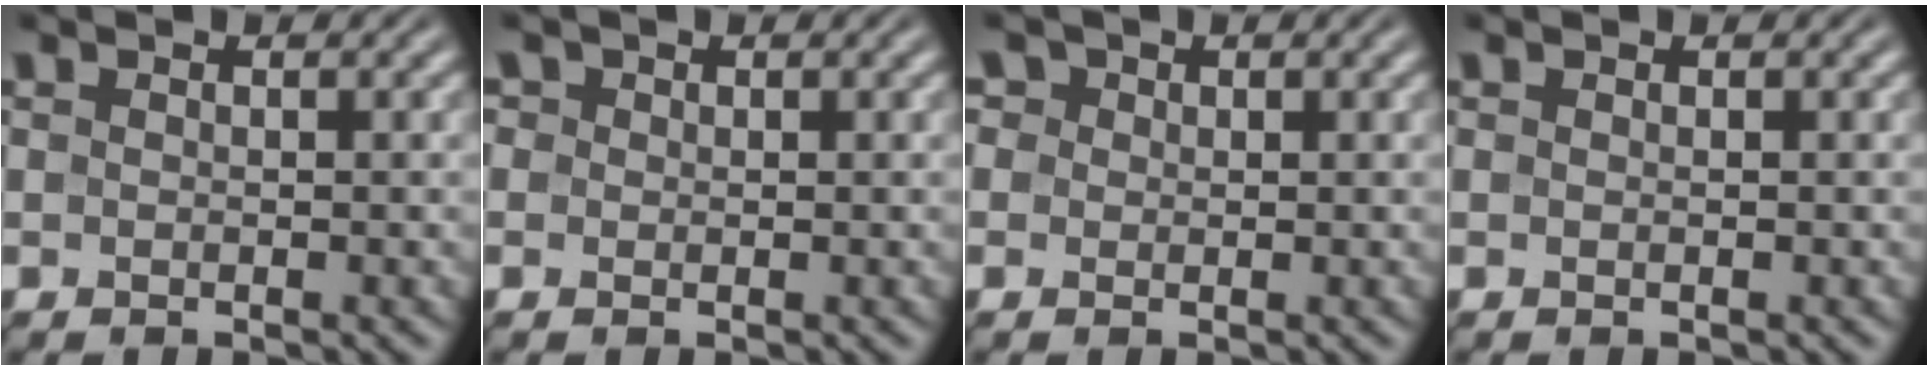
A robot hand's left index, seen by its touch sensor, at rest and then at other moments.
{"total": 1.1, "force": [0.5, 1.0, 0.3], "torque": [0.000, 0.001, -0.006]}
{"total": 2.5, "force": [1.3, 2.0, 0.9], "torque": [-0.021, 0.012, 0.002]}
{"total": 0.0}